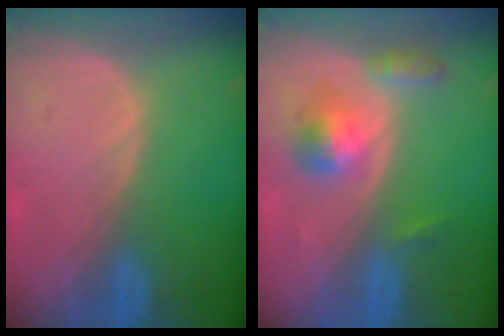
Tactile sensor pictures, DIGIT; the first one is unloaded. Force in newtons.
{"total": 5.3, "press": 4.9, "slide": 1.9}